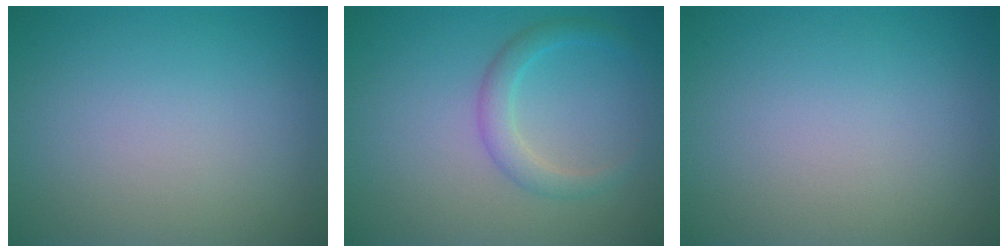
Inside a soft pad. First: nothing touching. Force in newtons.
{"total": 2.2, "press": 2.2, "slide": 0.0}
{"total": 0.0}